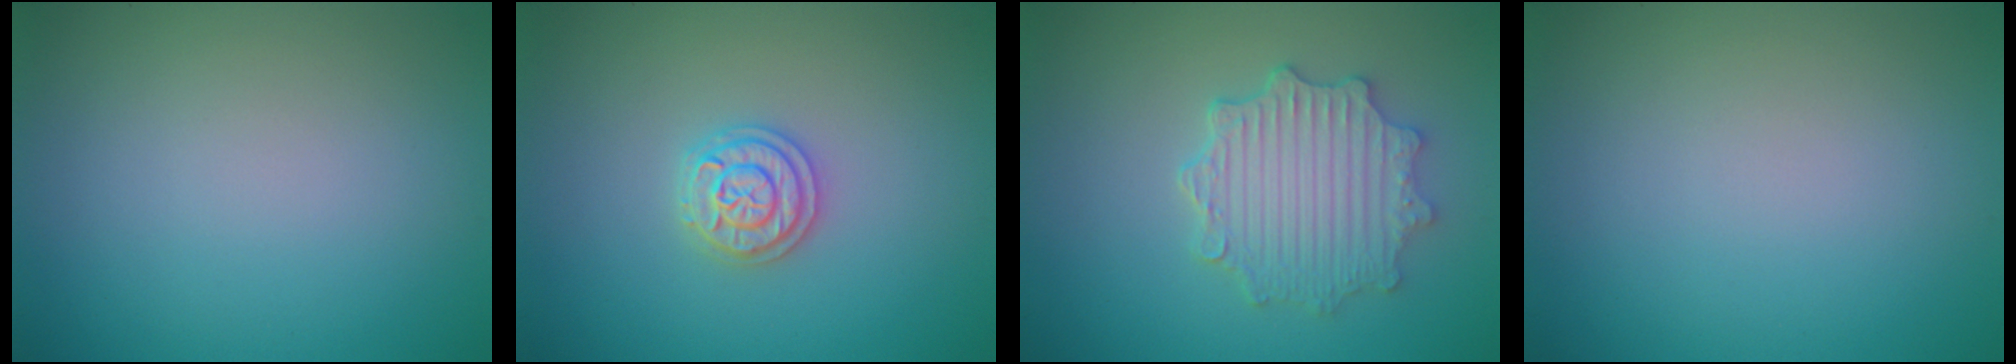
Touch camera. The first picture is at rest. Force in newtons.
{"total": 2.3, "press": 2.3, "slide": 0.5}
{"total": 4.9, "press": 4.0, "slide": 2.9}
{"total": 0.0}